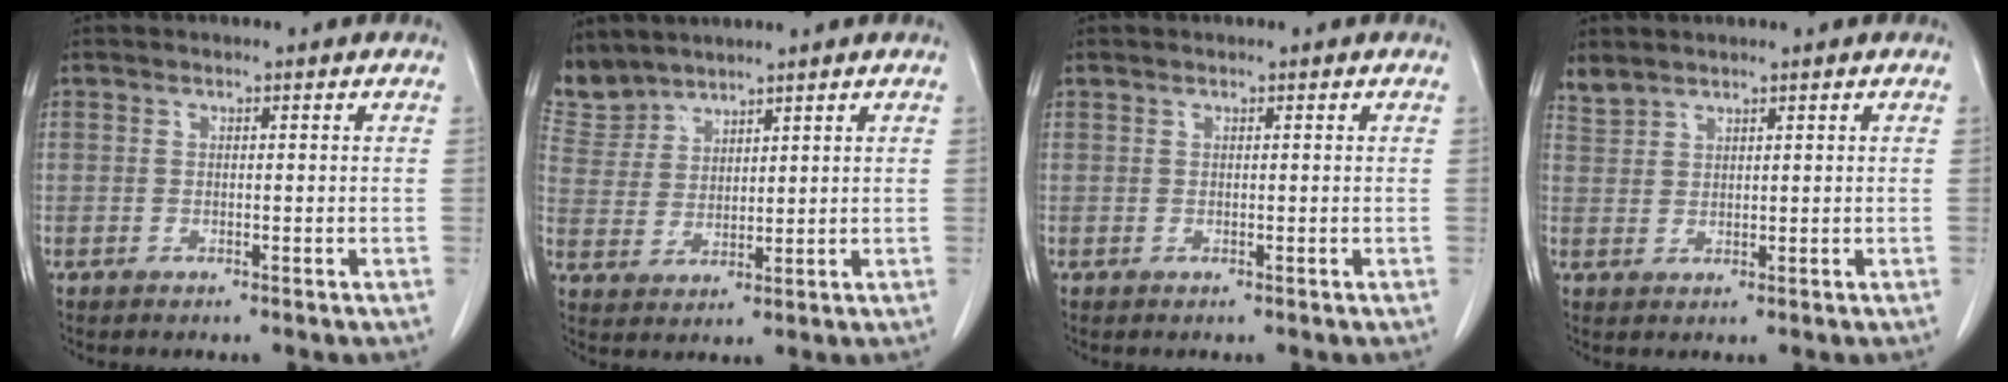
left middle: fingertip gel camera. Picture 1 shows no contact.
{"total": 5.5, "force": [5.3, 1.5, -0.4], "torque": [0.000, 0.004, 0.121]}
{"total": 0.0}
{"total": 2.2, "force": [2.2, 0.4, 0.1], "torque": [-0.007, 0.010, 0.050]}